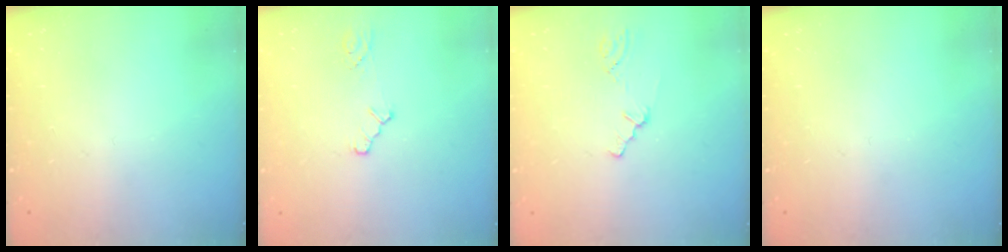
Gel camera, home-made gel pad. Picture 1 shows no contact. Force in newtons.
{"total": 3.2, "press": 3.1, "slide": 0.6}
{"total": 0.8, "press": 0.8, "slide": 0.2}
{"total": 0.0}